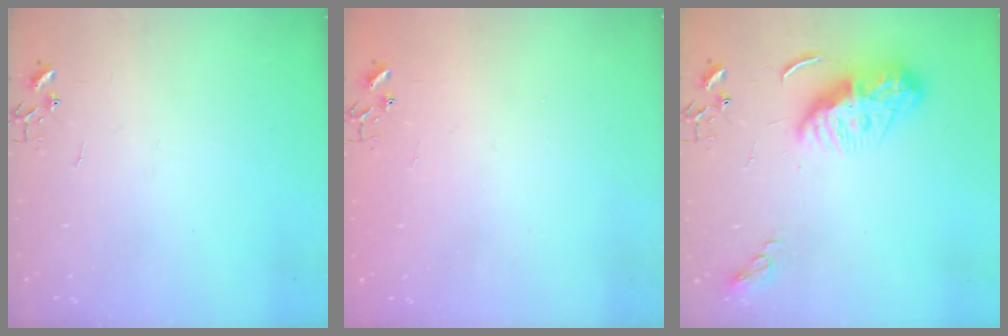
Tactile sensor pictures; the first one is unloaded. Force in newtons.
{"total": 1.3, "press": 1.2, "slide": 0.1}
{"total": 10.0, "press": 10.0, "slide": 0.9}